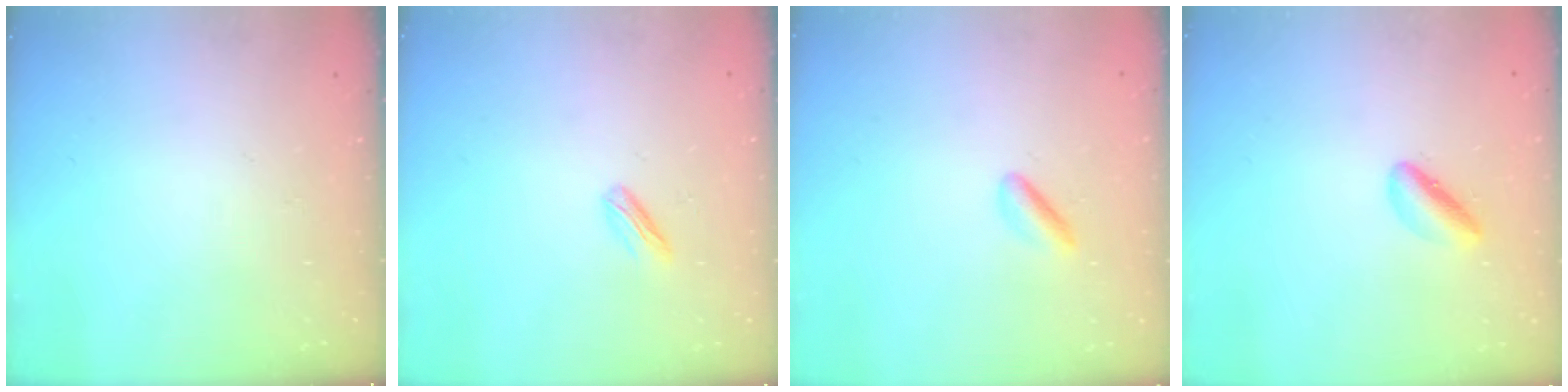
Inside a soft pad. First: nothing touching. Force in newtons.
{"total": 2.8, "press": 2.7, "slide": 0.6}
{"total": 2.7, "press": 2.4, "slide": 1.1}
{"total": 3.5, "press": 3.4, "slide": 0.7}